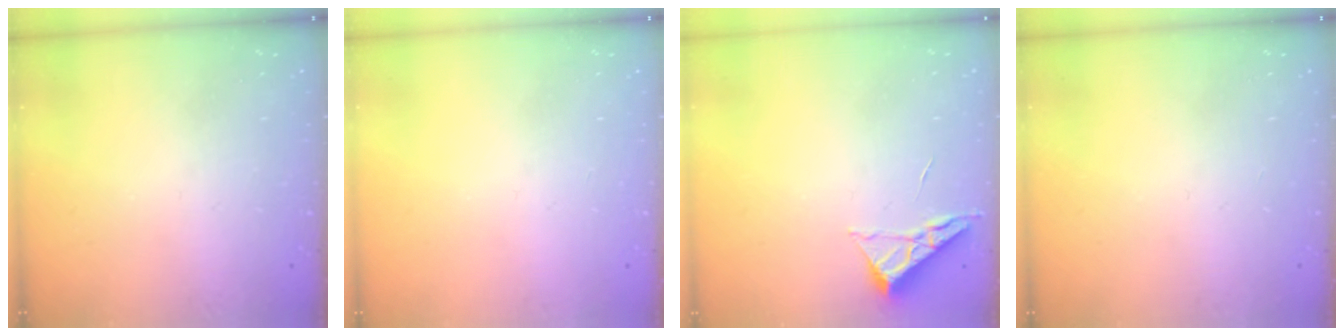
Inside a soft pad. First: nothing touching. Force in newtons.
{"total": 0.0}
{"total": 3.8, "press": 3.8, "slide": 0.5}
{"total": 0.0}